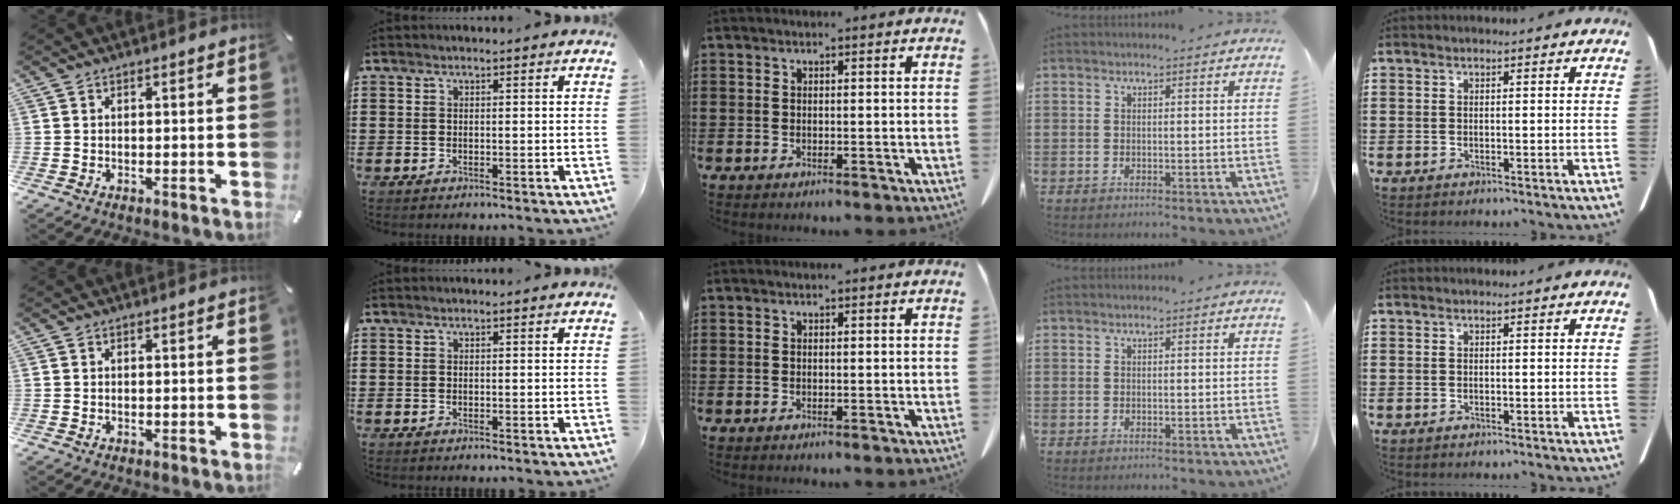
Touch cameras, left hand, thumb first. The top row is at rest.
{}